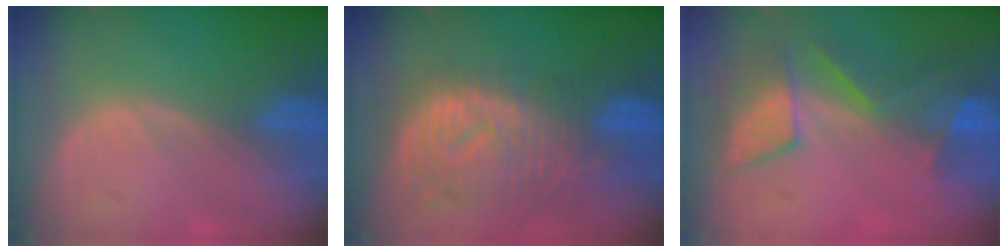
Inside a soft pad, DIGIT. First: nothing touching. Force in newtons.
{"total": 10.8, "press": 9.6, "slide": 5.0}
{"total": 8.3, "press": 7.2, "slide": 4.1}